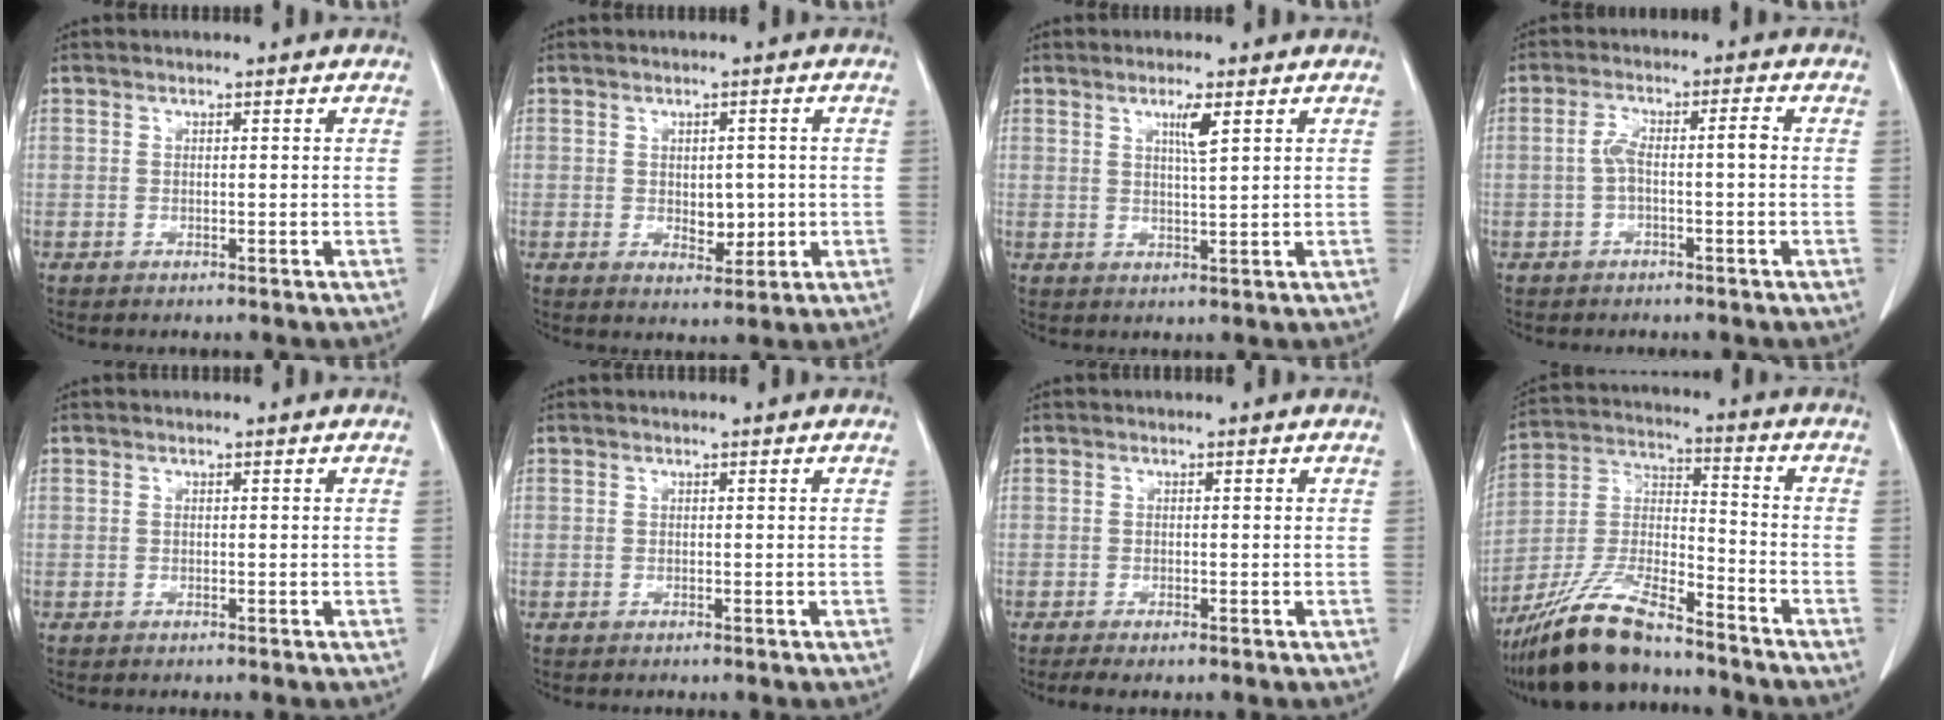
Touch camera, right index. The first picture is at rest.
{"total": 3.8, "force": [-0.2, 2.3, 3.1], "torque": [-0.037, -0.003, 0.005]}
{"total": 3.0, "force": [1.5, -0.1, 2.7], "torque": [-0.050, -0.005, 0.027]}
{"total": 4.4, "force": [-0.6, 1.0, 4.3], "torque": [-0.088, 0.024, -0.008]}
{"total": 0.0}
{"total": 0.0}
{"total": 1.9, "force": [-1.4, 0.3, 1.2], "torque": [-0.023, -0.007, -0.023]}
{"total": 15.0, "force": [-12.4, 2.8, 8.0], "torque": [-0.168, -0.010, -0.230]}